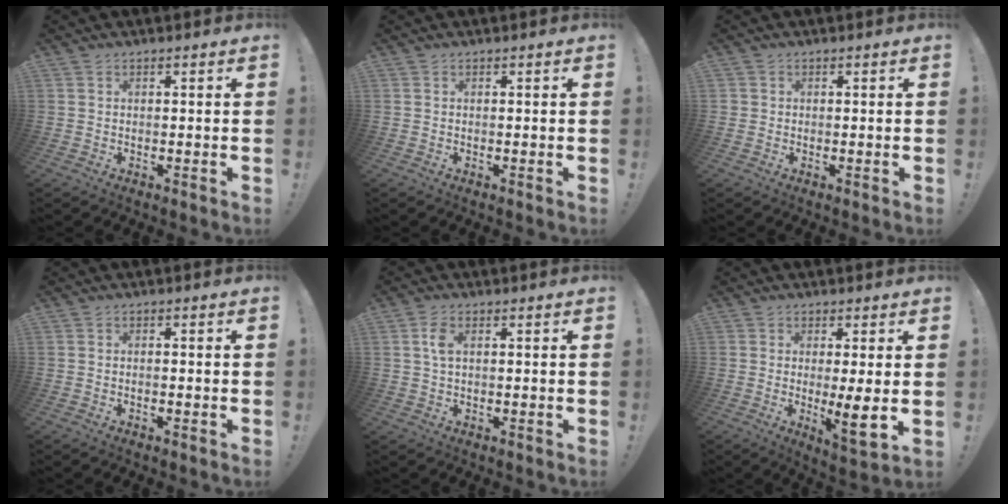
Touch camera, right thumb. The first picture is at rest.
{"total": 0.0}
{"total": 0.9, "force": [0.2, 0.8, 0.1], "torque": [-0.008, 0.005, 0.005]}
{"total": 0.7, "force": [-0.6, 0.0, 0.4], "torque": [-0.013, 0.002, -0.009]}
{"total": 3.8, "force": [0.8, 1.8, 3.3], "torque": [-0.061, 0.005, 0.013]}
{"total": 7.8, "force": [0.1, 1.3, 7.7], "torque": [-0.102, -0.024, 0.001]}